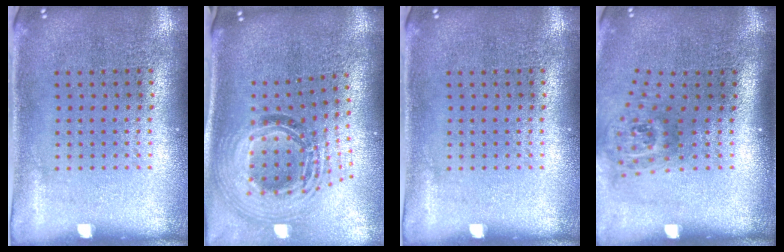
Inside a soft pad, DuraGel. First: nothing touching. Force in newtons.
{"total": 2.1, "press": 1.6, "slide": 1.2}
{"total": 0.0}
{"total": 1.9, "press": 1.2, "slide": 1.4}